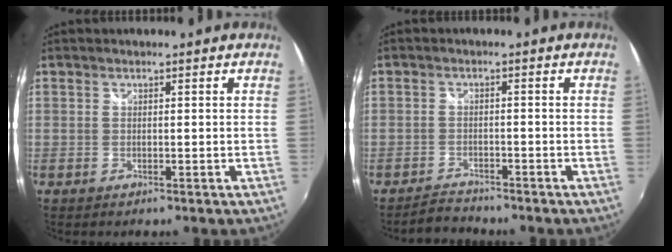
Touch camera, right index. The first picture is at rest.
{"total": 3.2, "force": [-2.9, 1.2, -0.1], "torque": [-0.009, 0.007, -0.055]}